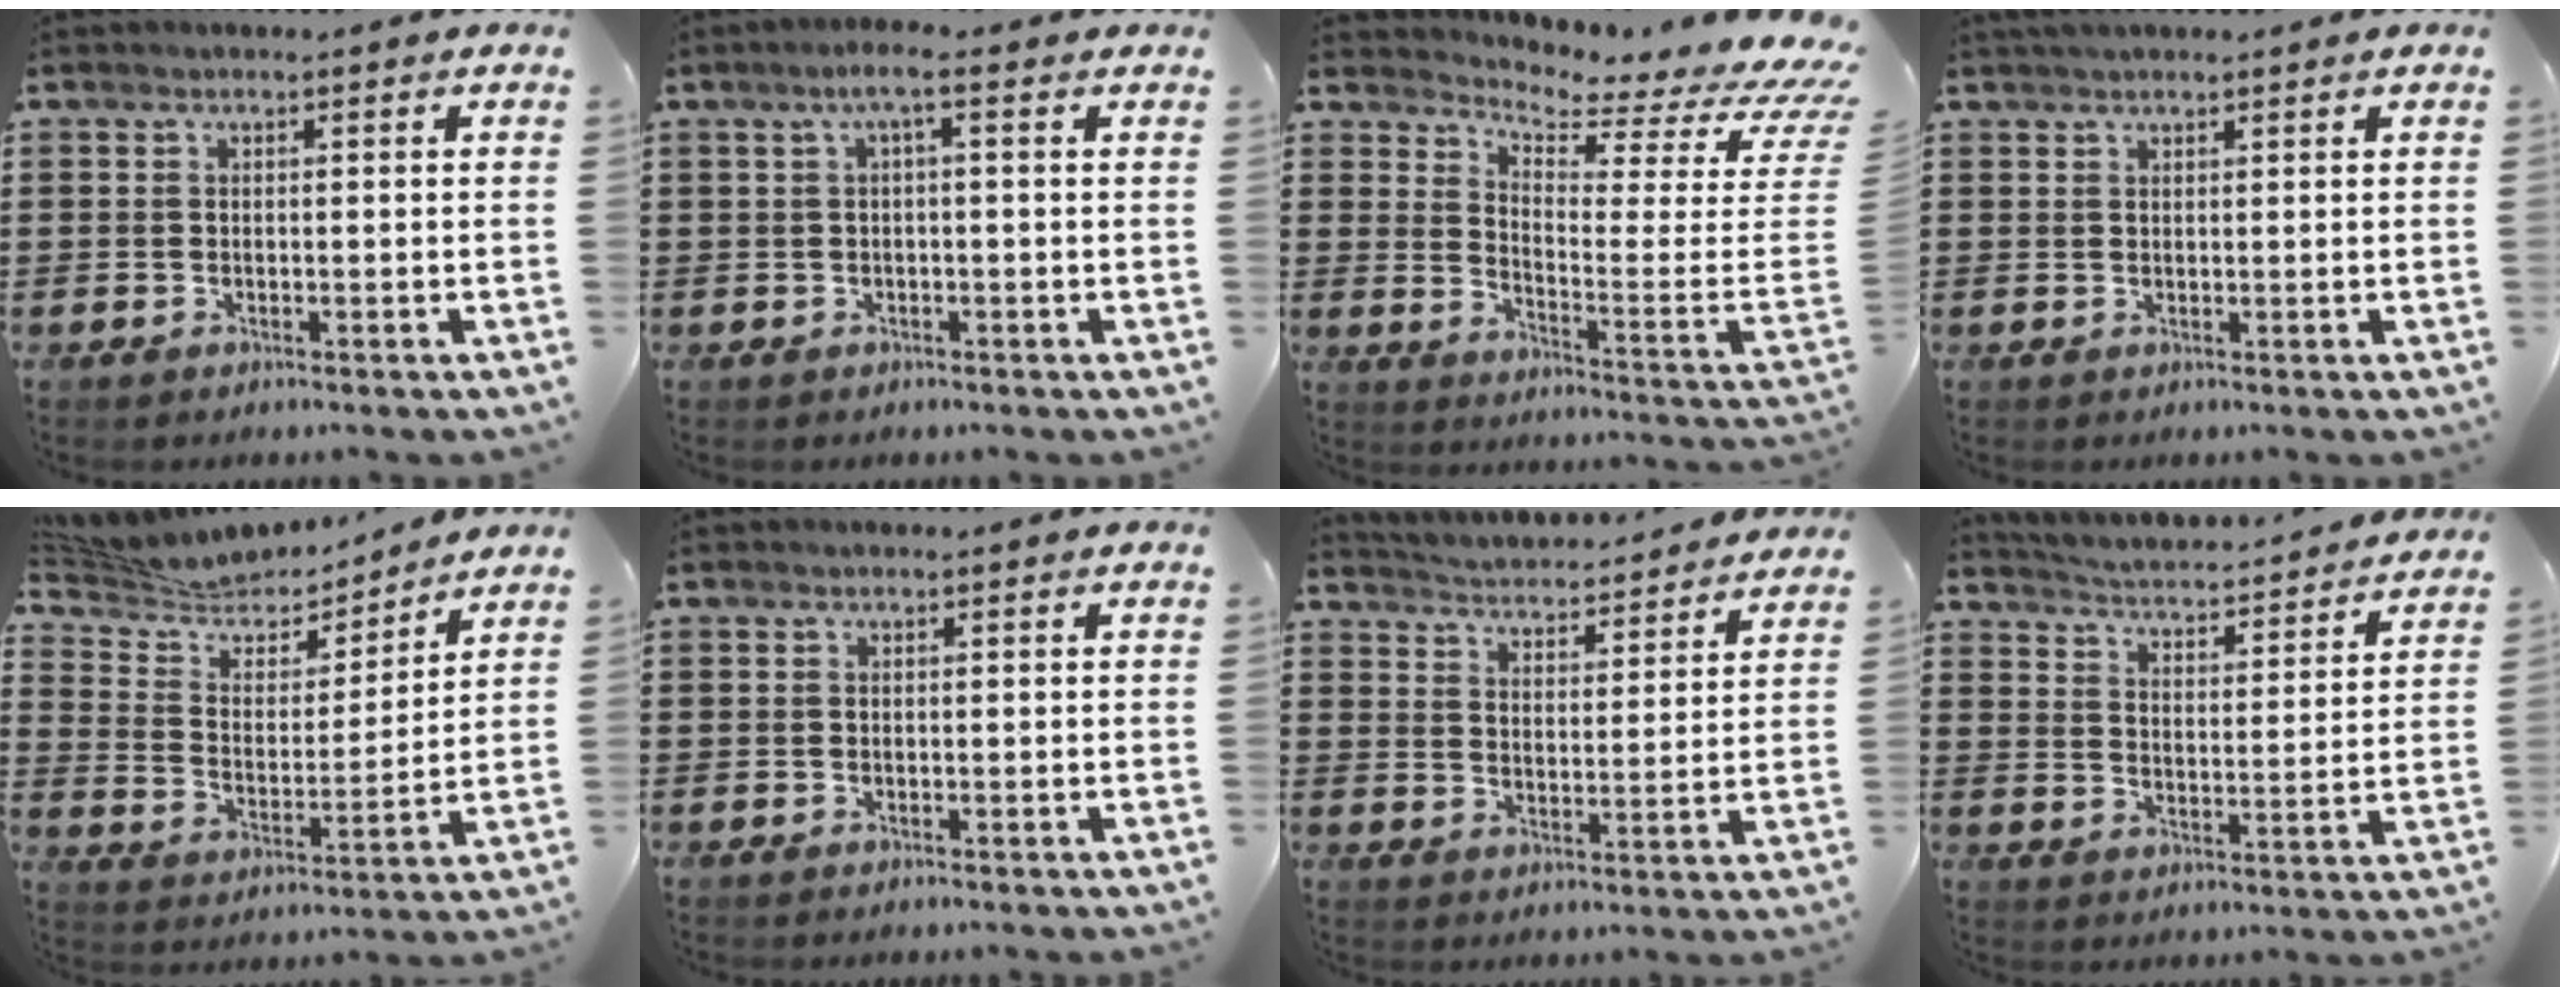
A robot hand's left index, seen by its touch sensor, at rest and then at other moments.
{"total": 2.2, "force": [0.4, 0.0, 2.2], "torque": [-0.044, 0.002, 0.004]}
{"total": 3.5, "force": [3.1, -0.2, 1.8], "torque": [-0.050, -0.052, 0.044]}
{"total": 1.5, "force": [1.4, 0.2, 0.5], "torque": [-0.011, 0.001, 0.026]}
{"total": 6.0, "force": [5.5, 2.2, 0.8], "torque": [-0.052, -0.039, 0.092]}
{"total": 0.0}
{"total": 3.7, "force": [3.6, -0.4, -0.2], "torque": [-0.017, -0.035, 0.056]}
{"total": 3.0, "force": [2.9, -0.4, 0.0], "torque": [-0.023, -0.036, 0.041]}